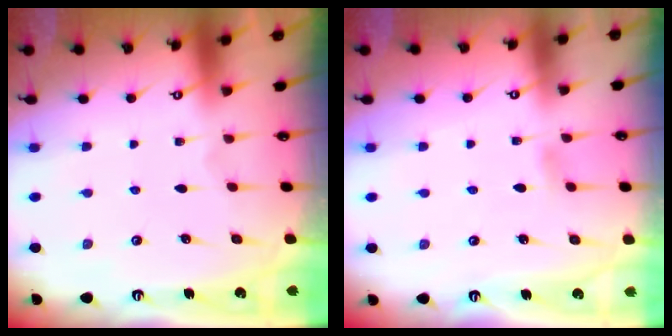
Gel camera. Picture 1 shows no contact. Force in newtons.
{"total": 2.8, "press": 2.8, "slide": 0.3}